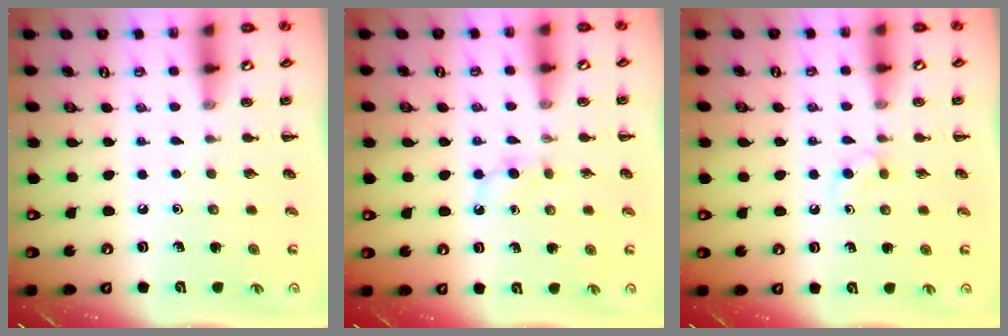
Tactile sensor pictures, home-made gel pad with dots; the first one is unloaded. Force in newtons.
{"total": 2.8, "press": 2.6, "slide": 1.1}
{"total": 2.6, "press": 2.3, "slide": 1.2}